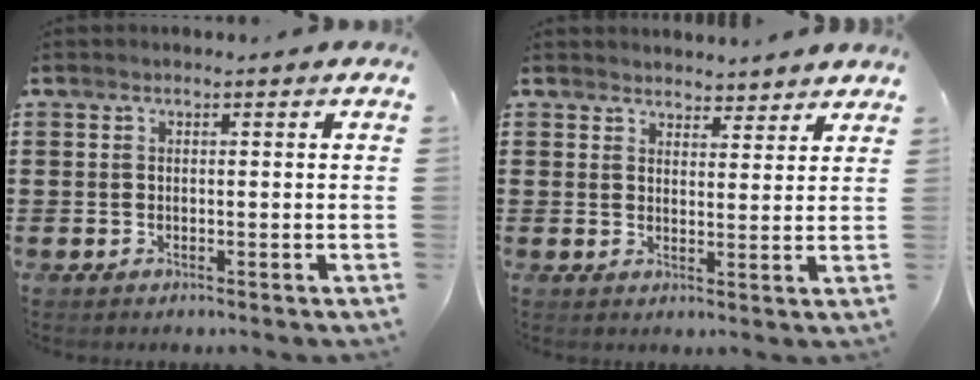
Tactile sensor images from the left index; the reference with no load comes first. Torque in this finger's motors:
{"motor_torque": [0.01, 0.12, 0.01, -0.02]}